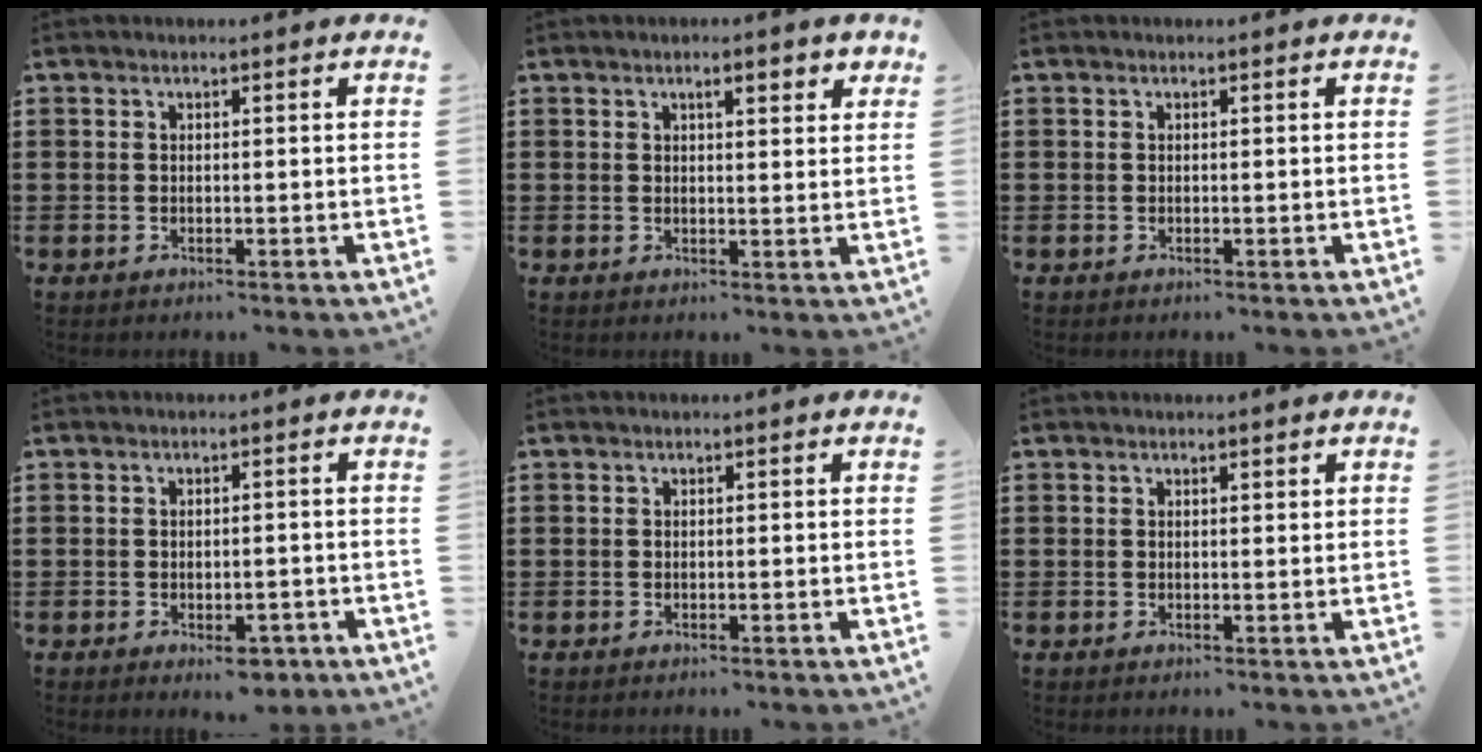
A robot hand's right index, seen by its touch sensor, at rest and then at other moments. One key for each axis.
{"total": 2.8, "fx": 1.5, "fy": 0.7, "fz": 2.2, "tx": -0.030, "ty": 0.000, "tz": 0.019}
{"total": 0.0}
{"total": 3.3, "fx": -2.2, "fy": 1.5, "fz": 1.9, "tx": -0.030, "ty": 0.009, "tz": -0.039}
{"total": 0.0}
{"total": 0.5, "fx": 0.4, "fy": 0.3, "fz": 0.3, "tx": -0.006, "ty": 0.002, "tz": 0.007}